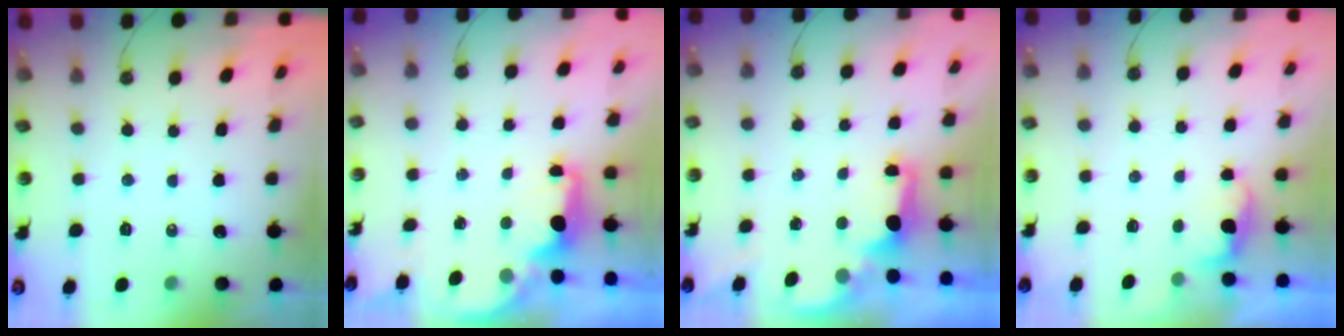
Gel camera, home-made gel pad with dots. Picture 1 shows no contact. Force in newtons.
{"total": 2.1, "press": 2.0, "slide": 0.6}
{"total": 1.6, "press": 1.5, "slide": 0.6}
{"total": 1.3, "press": 1.0, "slide": 0.8}